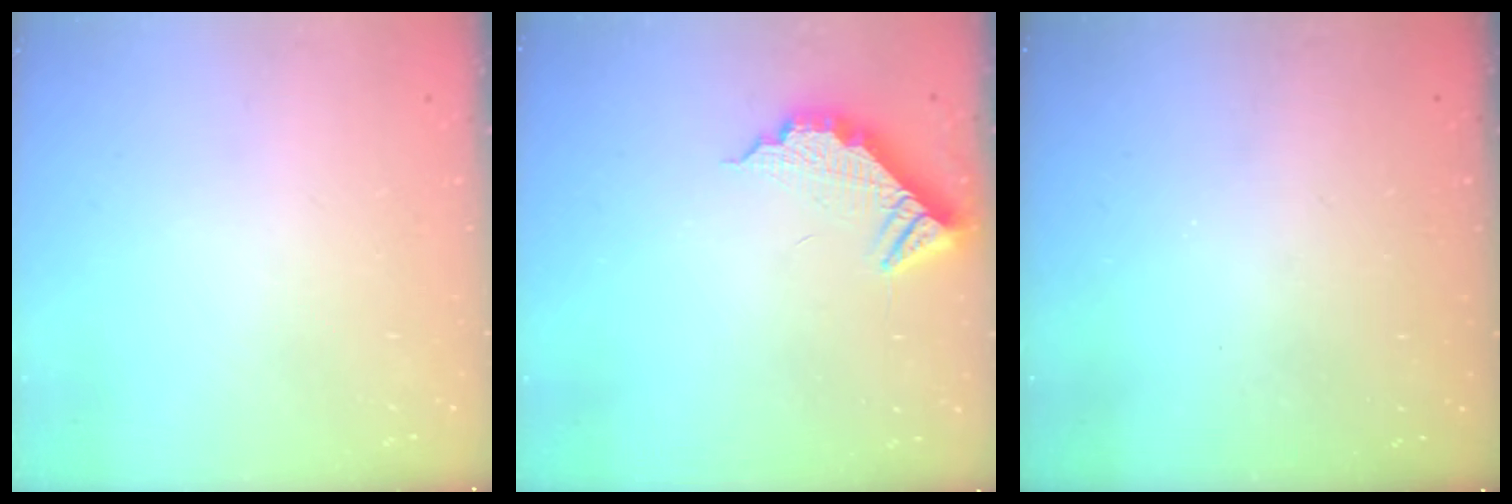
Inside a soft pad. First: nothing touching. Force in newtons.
{"total": 10.5, "press": 10.5, "slide": 0.9}
{"total": 3.3, "press": 3.3, "slide": 0.1}